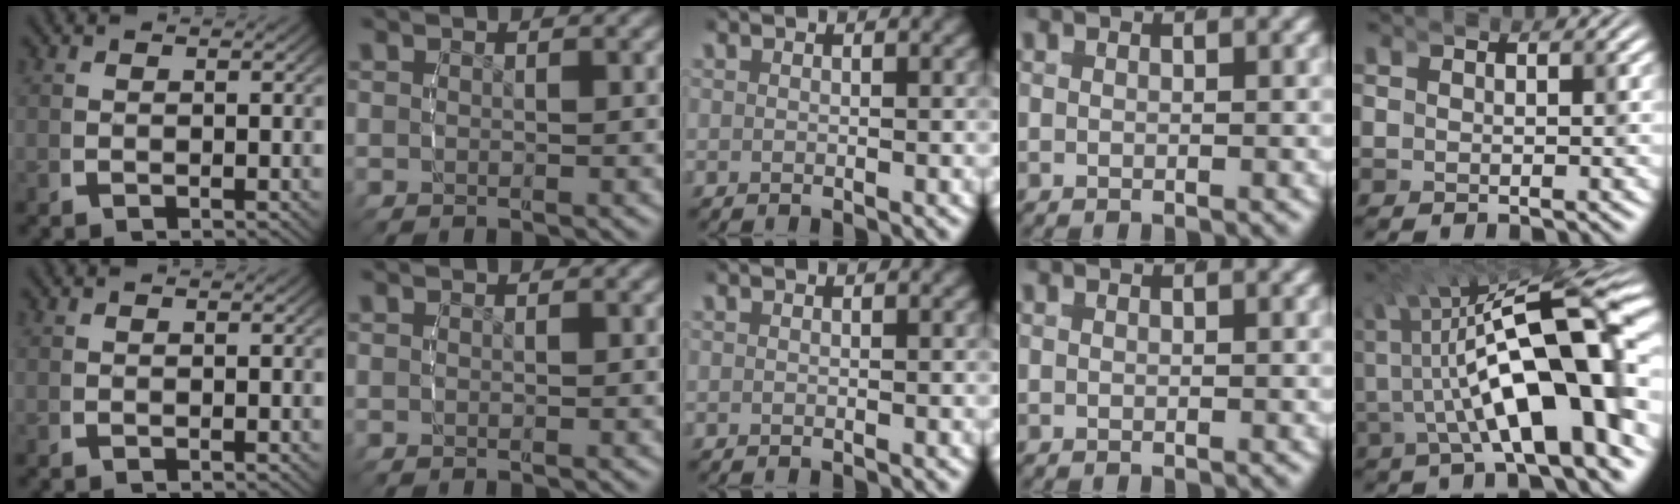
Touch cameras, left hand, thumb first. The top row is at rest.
{"little": {"total": 10.2, "force": [-3.7, 4.1, 8.6], "torque": [-0.146, -0.008, -0.059]}}